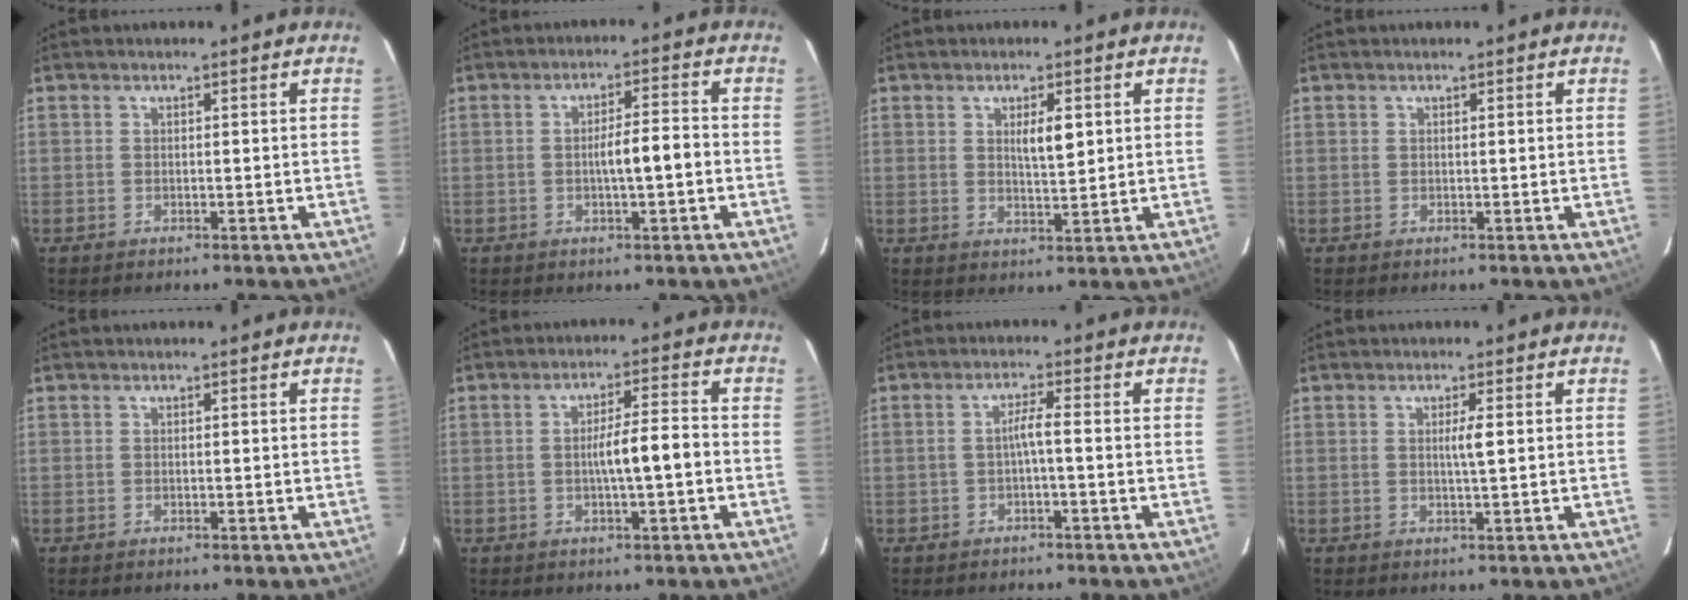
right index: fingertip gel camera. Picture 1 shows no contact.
{"total": 4.7, "force": [-0.9, 0.5, 4.6], "torque": [-0.077, 0.007, -0.013]}
{"total": 3.7, "force": [1.2, 0.8, 3.4], "torque": [-0.056, -0.004, 0.021]}
{"total": 0.0}
{"total": 0.0}
{"total": 5.7, "force": [-1.0, 0.4, 5.6], "torque": [-0.096, 0.009, -0.016]}
{"total": 2.6, "force": [-0.5, -0.1, 2.5], "torque": [-0.044, 0.006, -0.010]}
{"total": 1.6, "force": [0.2, -0.3, 1.5], "torque": [-0.029, -0.001, 0.002]}